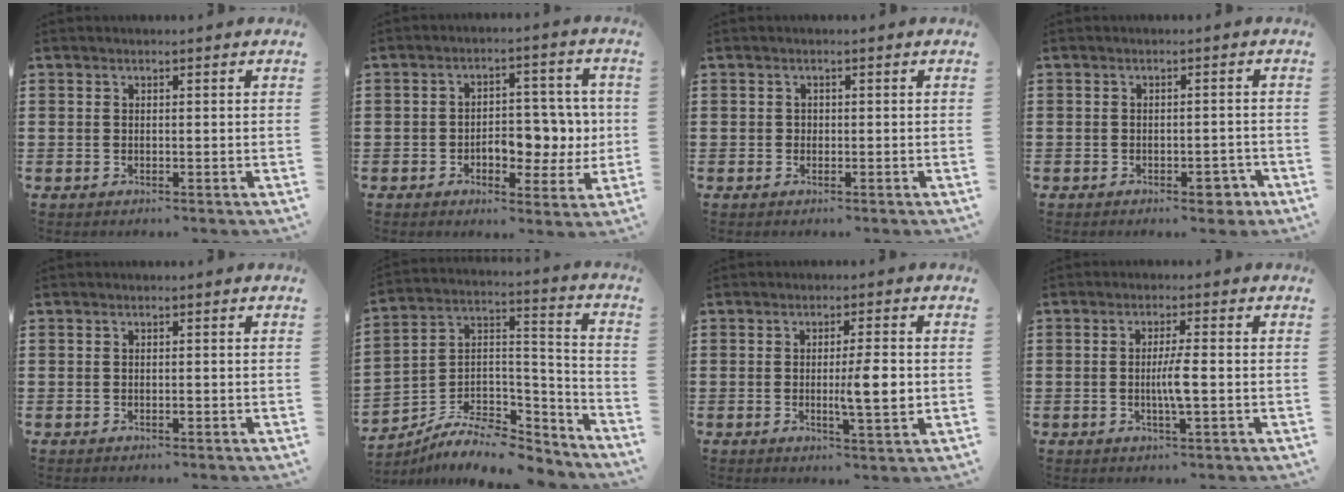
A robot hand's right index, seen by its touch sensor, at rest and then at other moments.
{"total": 7.3, "force": [-1.1, 4.9, 5.3], "torque": [-0.071, 0.003, -0.027]}
{"total": 0.6, "force": [0.0, 0.6, 0.2], "torque": [-0.007, 0.002, 0.000]}
{"total": 3.3, "force": [-2.2, 1.5, 1.9], "torque": [-0.029, 0.005, -0.039]}
{"total": 0.6, "force": [-0.2, 0.1, 0.5], "torque": [-0.010, -0.004, -0.004]}
{"total": 8.5, "force": [-6.6, 3.6, 3.9], "torque": [-0.075, 0.013, -0.126]}
{"total": 5.8, "force": [-0.2, 0.9, 5.7], "torque": [-0.092, -0.004, -0.009]}
{"total": 3.7, "force": [-0.6, 0.1, 3.6], "torque": [-0.065, -0.004, -0.013]}